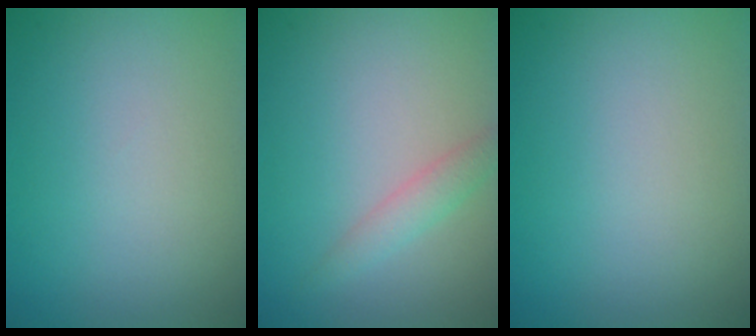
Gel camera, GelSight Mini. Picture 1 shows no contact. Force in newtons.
{"total": 1.7, "press": 1.7, "slide": 0.1}
{"total": 0.0}